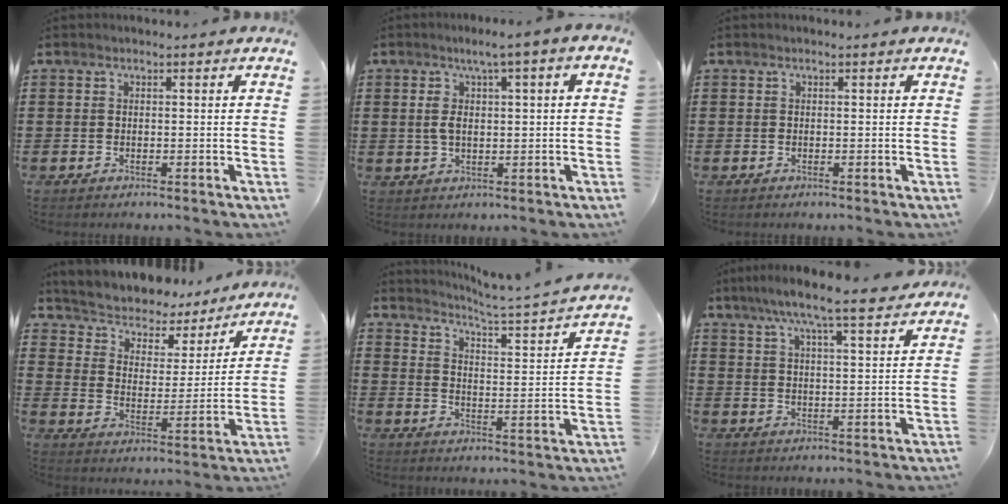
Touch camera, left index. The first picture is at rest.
{"total": 4.4, "force": [0.4, 1.4, 4.1], "torque": [-0.086, 0.006, 0.000]}
{"total": 0.0}
{"total": 4.2, "force": [3.8, 1.8, 0.3], "torque": [-0.034, -0.032, 0.057]}
{"total": 3.3, "force": [2.9, -0.9, 1.3], "torque": [-0.044, -0.033, 0.035]}
{"total": 7.4, "force": [6.3, 0.0, 3.8], "torque": [-0.093, -0.025, 0.110]}